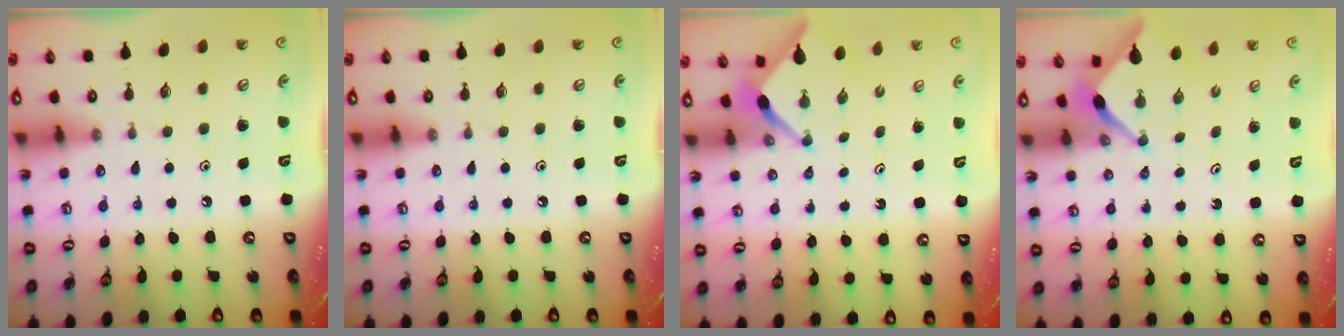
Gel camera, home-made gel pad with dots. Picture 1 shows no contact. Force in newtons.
{"total": 0.0}
{"total": 2.4, "press": 2.4, "slide": 0.2}
{"total": 2.5, "press": 2.5, "slide": 0.3}